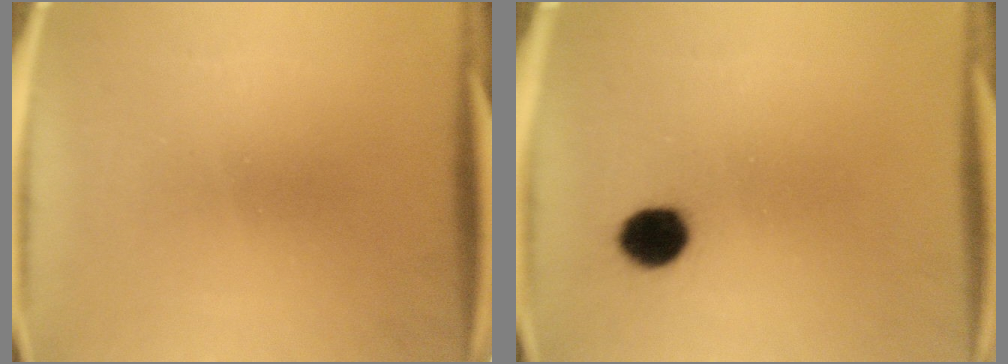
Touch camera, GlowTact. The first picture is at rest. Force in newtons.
{"total": 6.2}